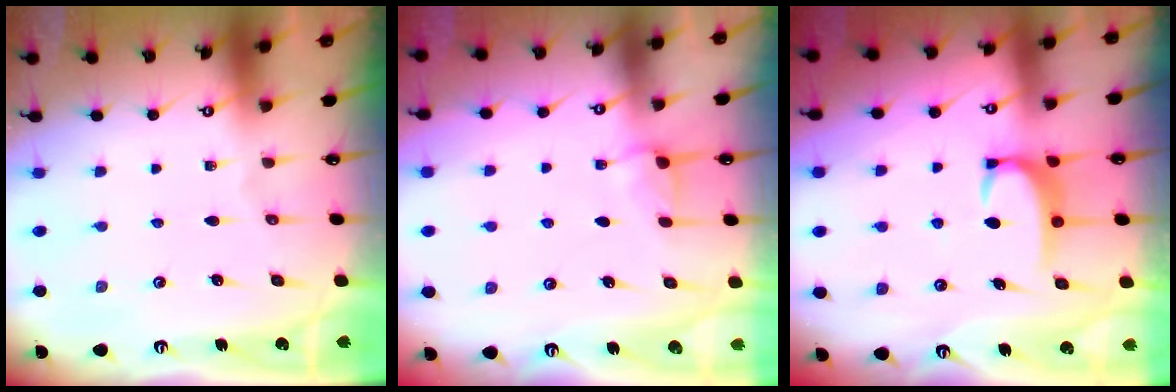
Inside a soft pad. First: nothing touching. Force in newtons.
{"total": 1.7, "press": 1.6, "slide": 0.8}
{"total": 3.4, "press": 3.4, "slide": 0.5}